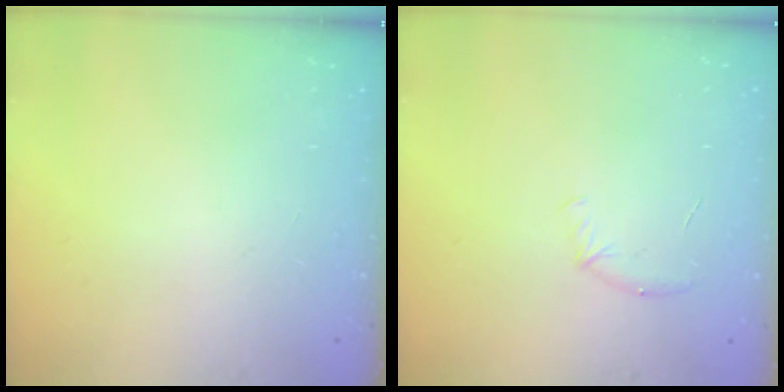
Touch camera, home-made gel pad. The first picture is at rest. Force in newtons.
{"total": 5.5, "press": 5.3, "slide": 1.4}